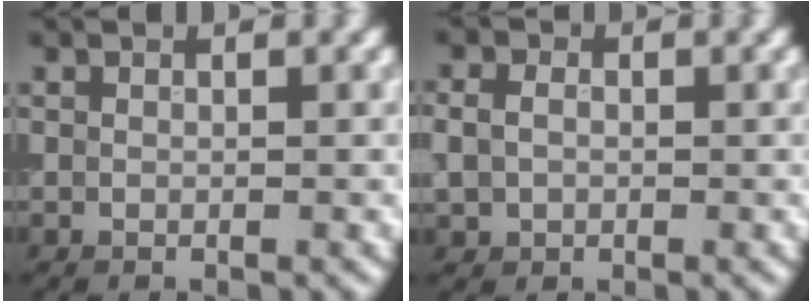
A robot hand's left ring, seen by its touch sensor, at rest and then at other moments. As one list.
[{"total": 3.1, "force": [0.3, 2.6, 1.7], "torque": [-0.027, 0.013, -0.007]}]